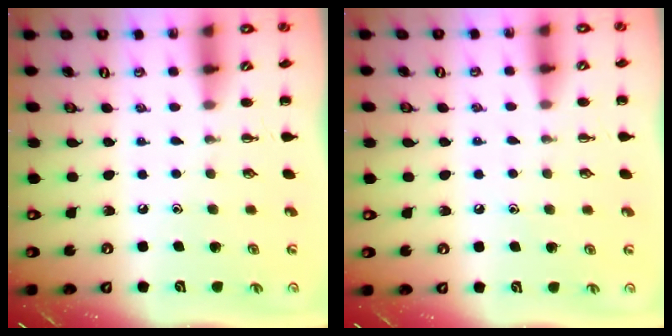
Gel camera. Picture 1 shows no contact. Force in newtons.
{"total": 4.7, "press": 4.4, "slide": 1.6}